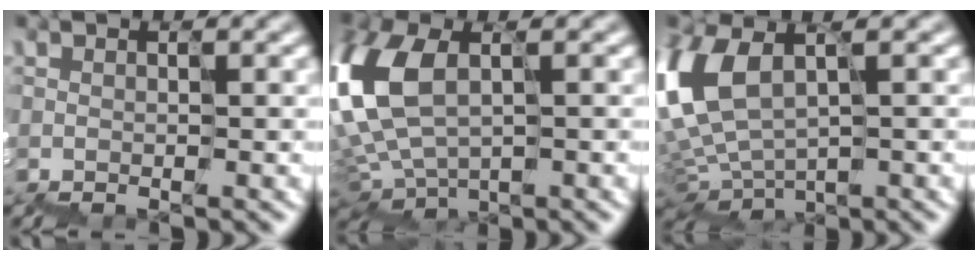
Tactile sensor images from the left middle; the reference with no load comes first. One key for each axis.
{"total": 8.9, "fx": 1.4, "fy": 5.3, "fz": 6.9, "tx": -0.225, "ty": 0.007, "tz": 0.031}
{"total": 8.1, "fx": 2.3, "fy": 4.6, "fz": 6.2, "tx": -0.200, "ty": 0.003, "tz": 0.055}